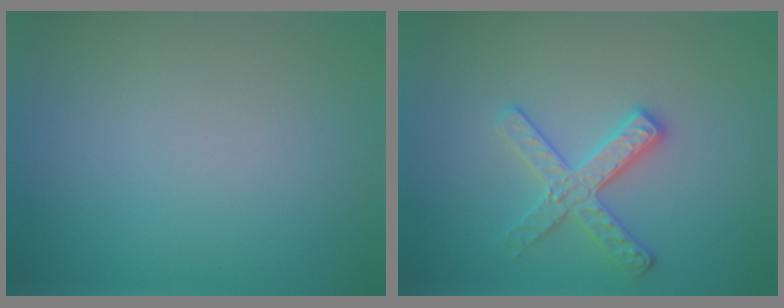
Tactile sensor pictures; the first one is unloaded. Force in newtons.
{"total": 2.8, "press": 2.8, "slide": 0.3}